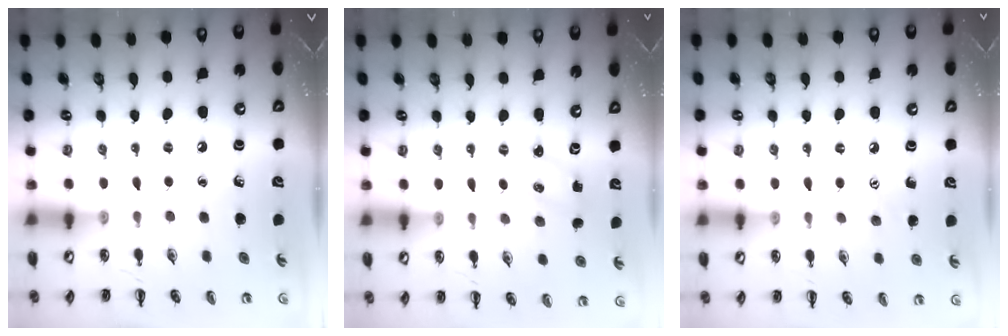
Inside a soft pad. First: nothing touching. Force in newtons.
{"total": 2.4, "press": 2.3, "slide": 0.5}
{"total": 3.9, "press": 3.8, "slide": 1.0}